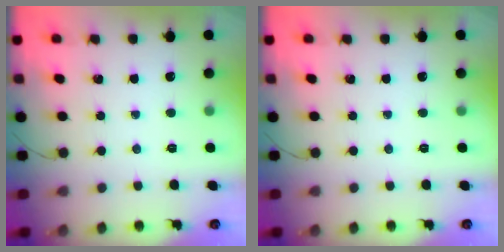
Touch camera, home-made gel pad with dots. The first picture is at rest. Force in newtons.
{"total": 0.0}